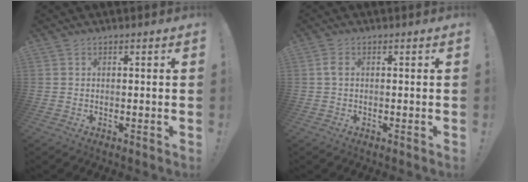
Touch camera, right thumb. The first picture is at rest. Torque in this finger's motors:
{"motor_torque": [0.32, 0.49, 0.42, -0.07, 0.10]}